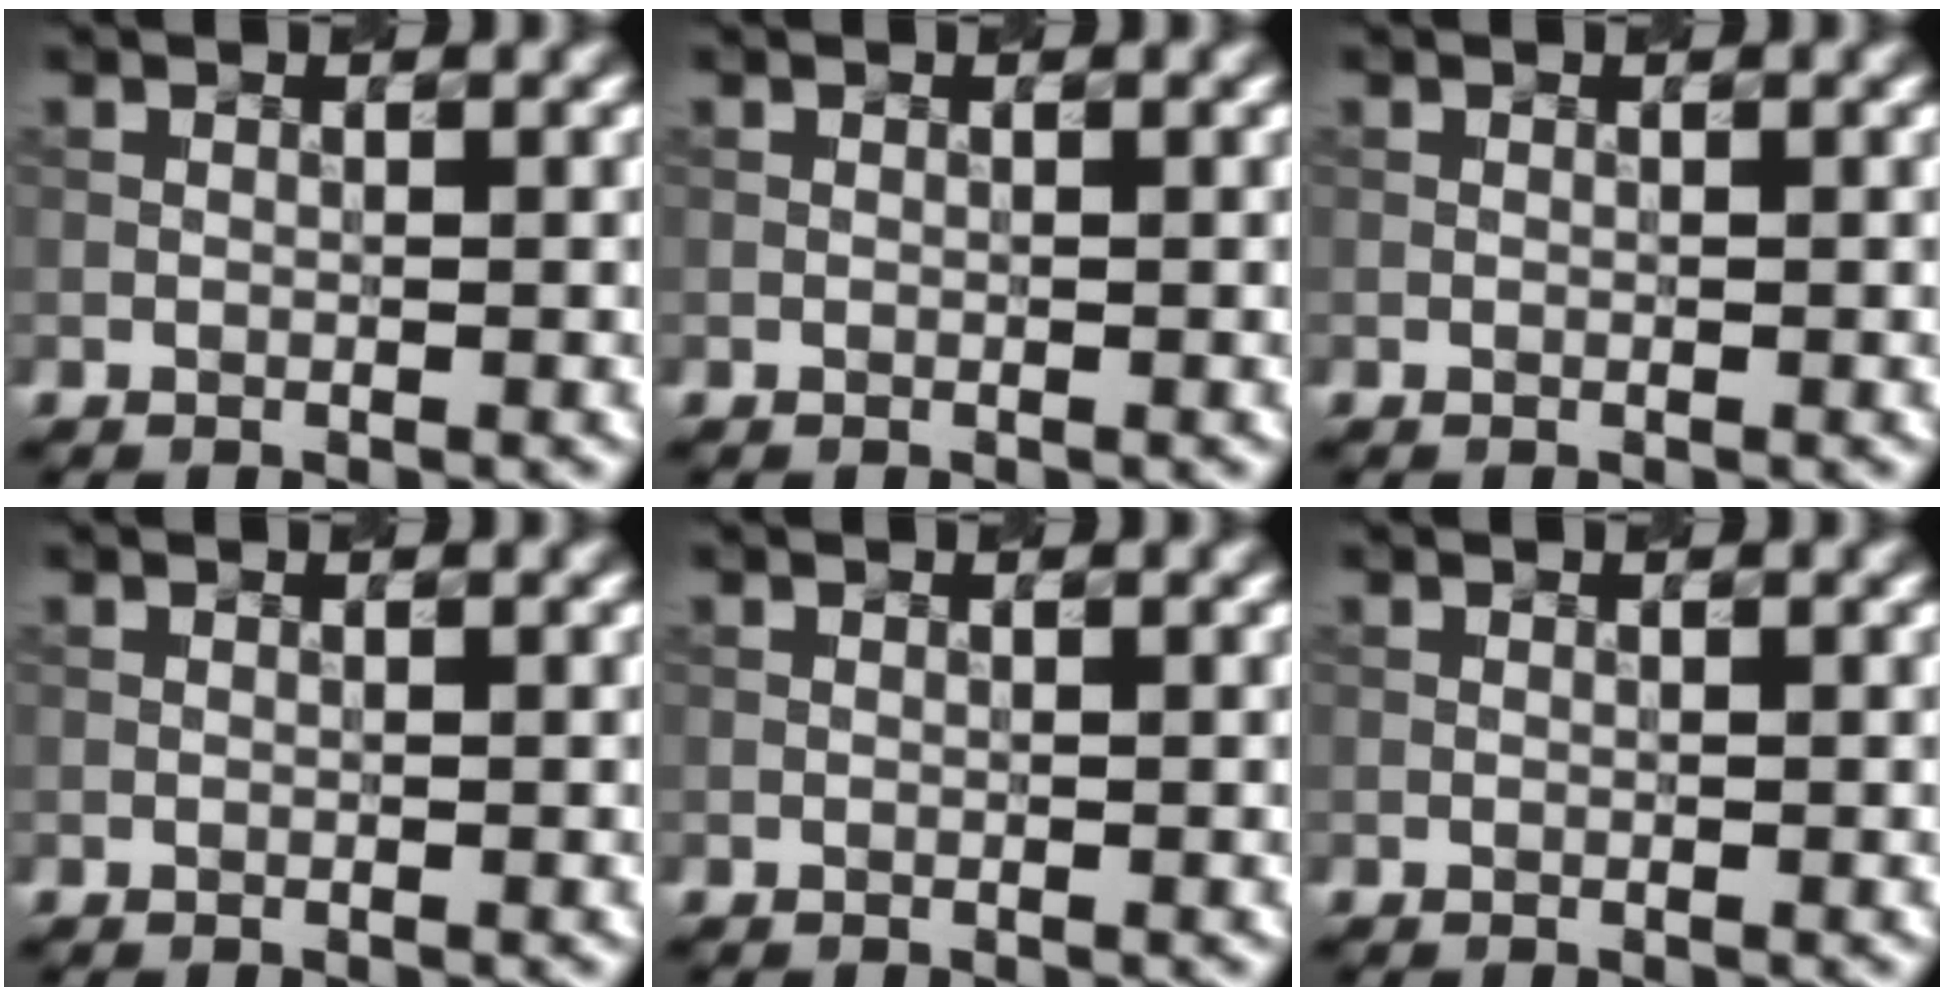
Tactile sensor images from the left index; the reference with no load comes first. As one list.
[{"total": 0.0}, {"total": 0.0}, {"total": 0.0}, {"total": 0.0}, {"total": 0.0}]